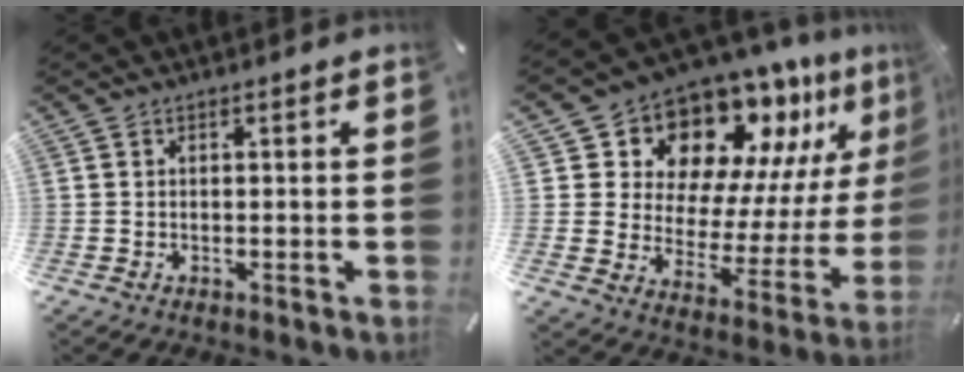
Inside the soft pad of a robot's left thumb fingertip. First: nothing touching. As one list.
[{"total": 13.4, "force": [11.8, 6.0, 2.1], "torque": [-0.044, -0.130, 0.199]}]